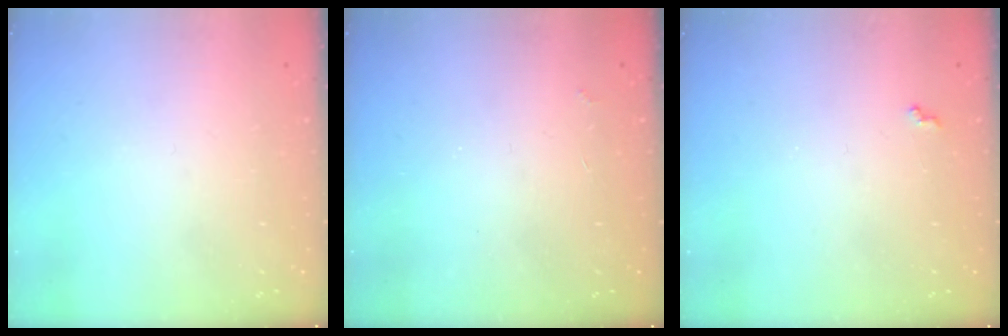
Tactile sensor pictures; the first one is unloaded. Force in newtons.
{"total": 2.7, "press": 2.7, "slide": 0.5}
{"total": 4.6, "press": 4.5, "slide": 0.7}